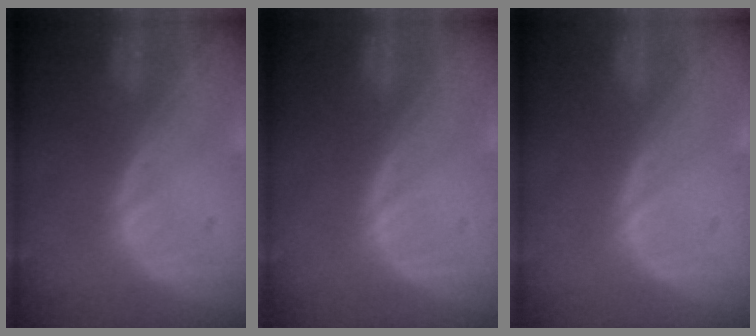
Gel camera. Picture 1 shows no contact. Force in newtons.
{"total": 0.0}
{"total": 0.0}